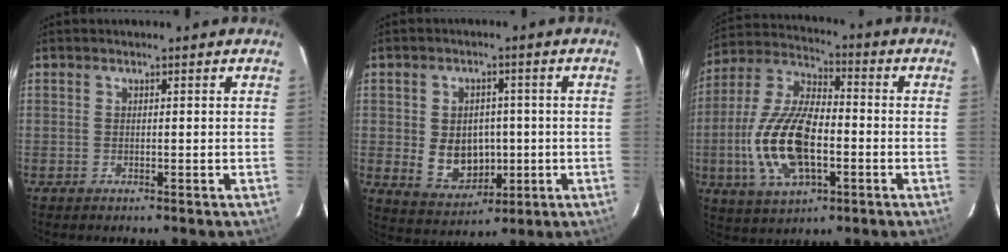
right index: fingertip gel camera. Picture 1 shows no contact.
{"total": 8.7, "force": [-0.7, 6.9, 5.3], "torque": [-0.111, 0.000, 0.011]}
{"total": 17.7, "force": [-3.9, 8.3, 15.2], "torque": [-0.322, -0.002, -0.069]}